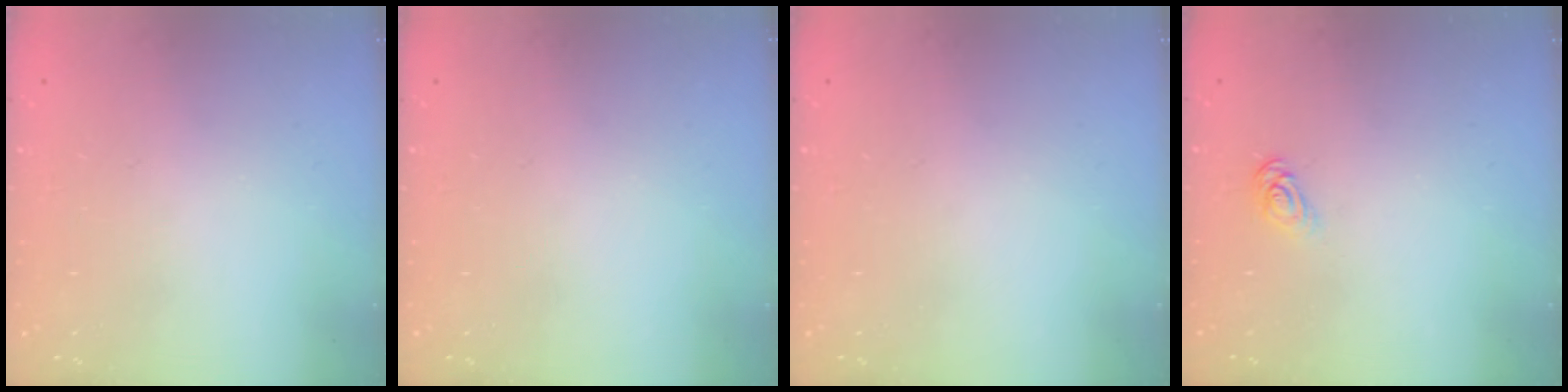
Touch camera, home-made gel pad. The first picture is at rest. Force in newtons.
{"total": 0.0}
{"total": 0.0}
{"total": 5.4, "press": 5.4, "slide": 0.4}